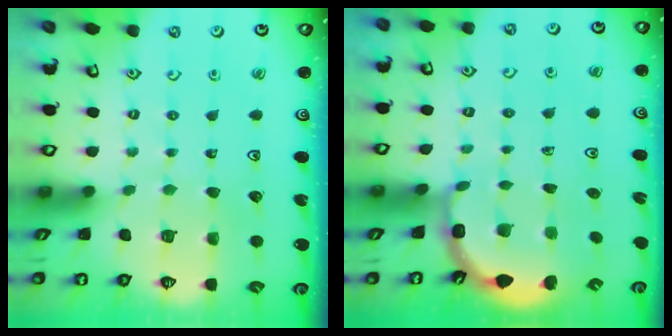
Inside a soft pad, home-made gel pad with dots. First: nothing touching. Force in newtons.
{"total": 2.8, "press": 2.8, "slide": 0.6}